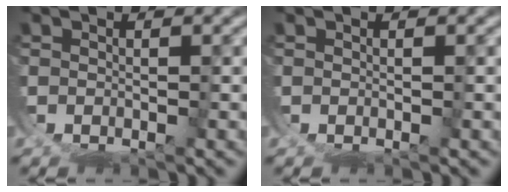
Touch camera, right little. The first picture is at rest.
{"total": 0.0}